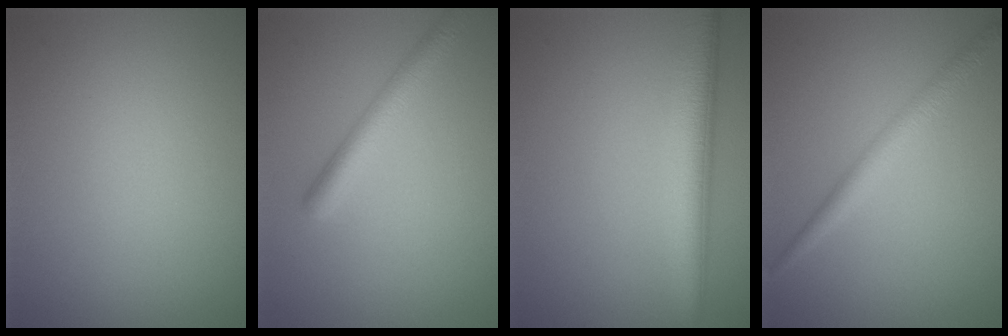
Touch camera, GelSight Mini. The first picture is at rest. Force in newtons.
{"total": 2.9, "press": 2.9, "slide": 0.1}
{"total": 4.7, "press": 4.7, "slide": 0.2}
{"total": 2.4, "press": 2.4, "slide": 0.0}